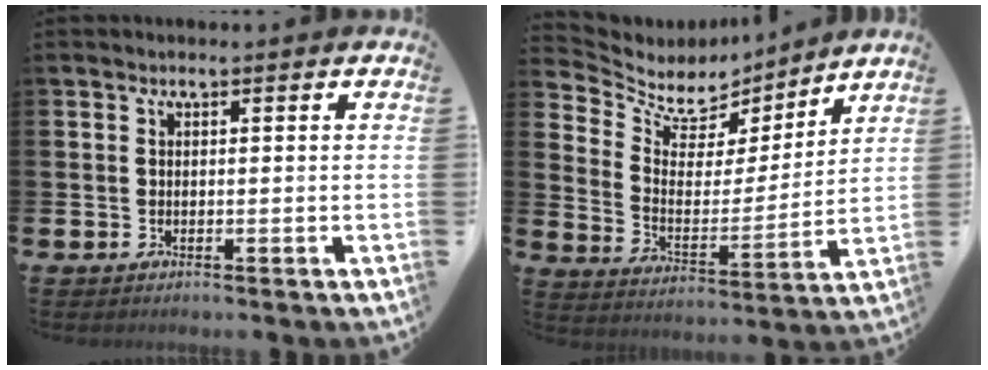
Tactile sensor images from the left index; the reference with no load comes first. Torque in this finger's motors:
{"motor_torque": [-0.36, -0.57, -0.03, -0.01]}